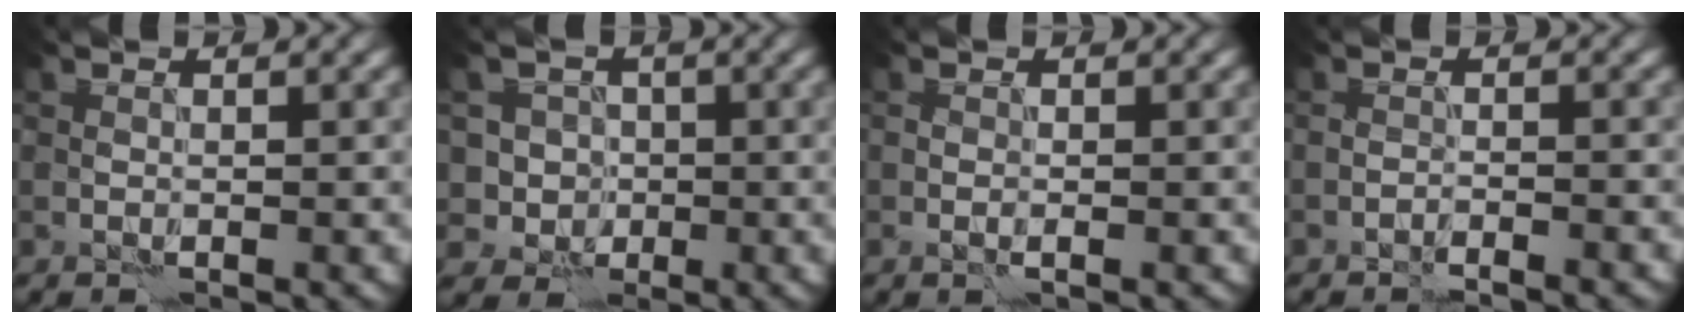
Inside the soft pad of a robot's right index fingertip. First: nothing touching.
{"total": 2.8, "force": [-0.2, 2.8, 0.2], "torque": [0.018, 0.008, -0.016]}
{"total": 0.6, "force": [-0.3, 0.1, 0.5], "torque": [-0.013, 0.000, -0.006]}
{"total": 1.5, "force": [-1.4, -0.4, 0.1], "torque": [0.003, 0.004, -0.029]}